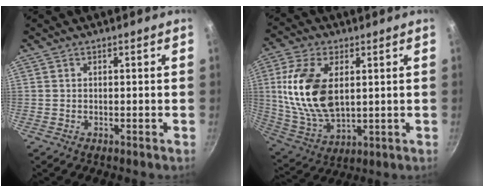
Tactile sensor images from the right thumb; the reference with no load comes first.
{"total": 17.3, "force": [2.9, 9.6, 14.1], "torque": [-0.284, -0.012, 0.064]}